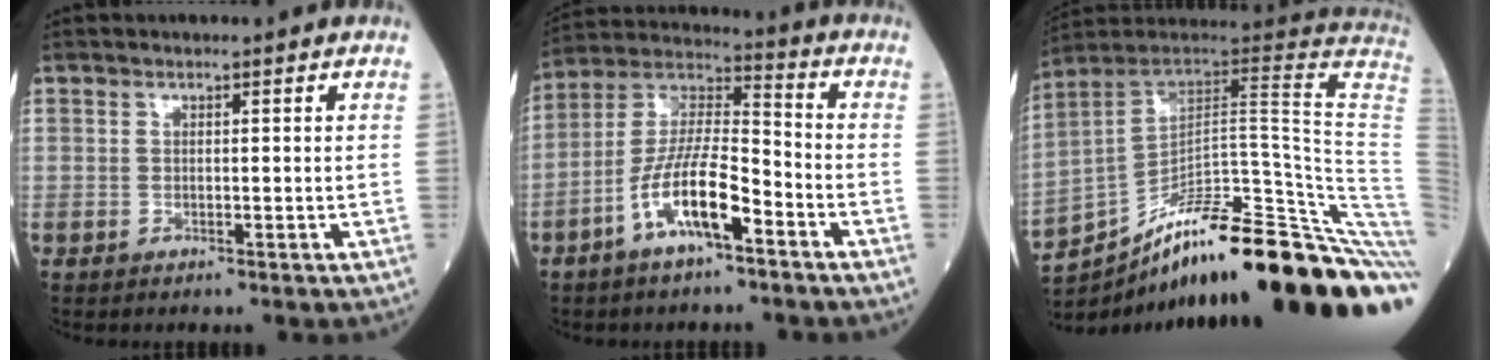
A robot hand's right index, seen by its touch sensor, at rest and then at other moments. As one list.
[{"total": 11.9, "force": [-5.7, 2.7, 10.0], "torque": [-0.202, 0.008, -0.110]}, {"total": 31.2, "force": [-22.2, 1.5, 21.8], "torque": [-0.173, 0.019, -0.316]}]